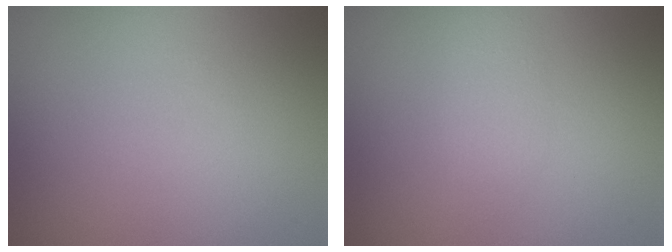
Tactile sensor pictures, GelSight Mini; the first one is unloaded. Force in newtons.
{"total": 1.5, "press": 1.5, "slide": 0.0}